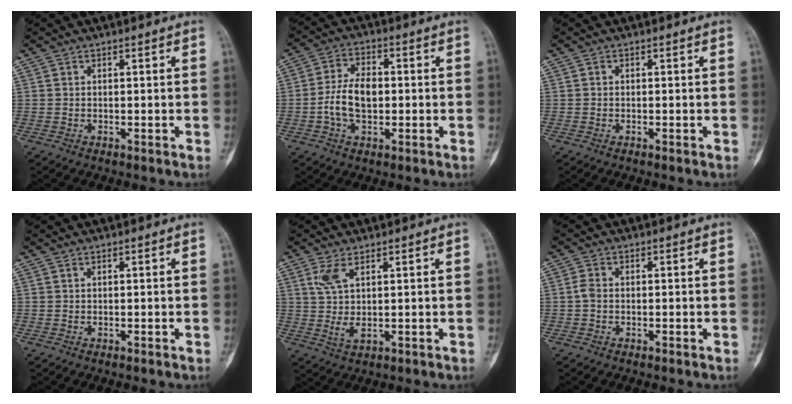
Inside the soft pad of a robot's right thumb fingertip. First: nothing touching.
{"total": 8.2, "force": [-0.9, 4.9, 6.5], "torque": [-0.121, 0.018, -0.021]}
{"total": 0.0}
{"total": 0.0}
{"total": 5.1, "force": [1.8, 1.9, 4.4], "torque": [-0.101, -0.008, 0.045]}
{"total": 1.8, "force": [-0.3, 1.3, 1.3], "torque": [-0.026, 0.002, -0.012]}